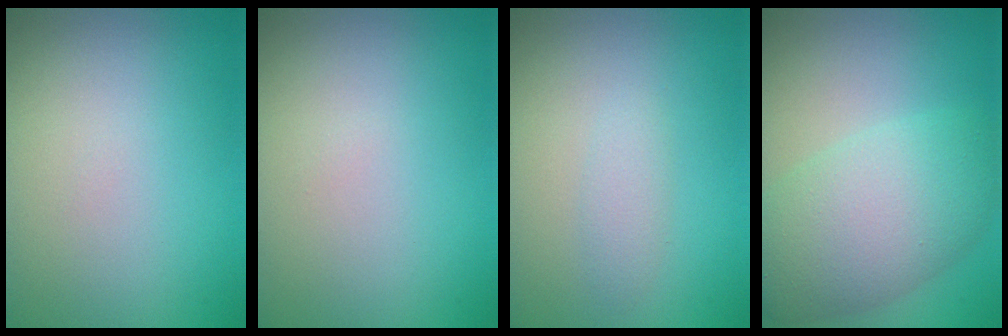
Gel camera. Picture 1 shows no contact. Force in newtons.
{"total": 0.0}
{"total": 1.3, "press": 1.3, "slide": 0.1}
{"total": 7.5, "press": 7.5, "slide": 0.2}